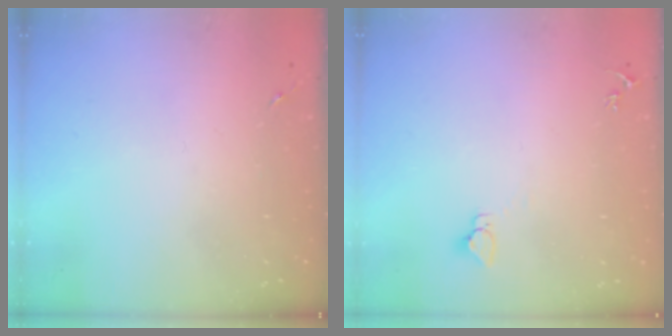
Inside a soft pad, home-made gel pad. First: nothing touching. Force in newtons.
{"total": 2.9, "press": 2.9, "slide": 0.1}